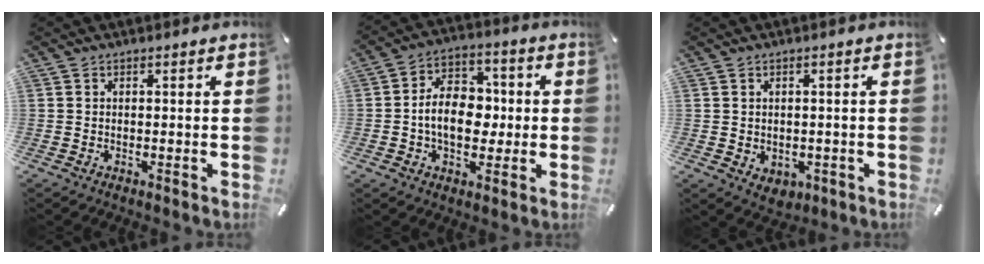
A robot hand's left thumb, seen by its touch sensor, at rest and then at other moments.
{"total": 12.0, "force": [-1.3, 8.6, 8.3], "torque": [-0.136, 0.013, -0.021]}
{"total": 2.8, "force": [0.0, 2.6, 0.8], "torque": [0.001, -0.001, 0.000]}